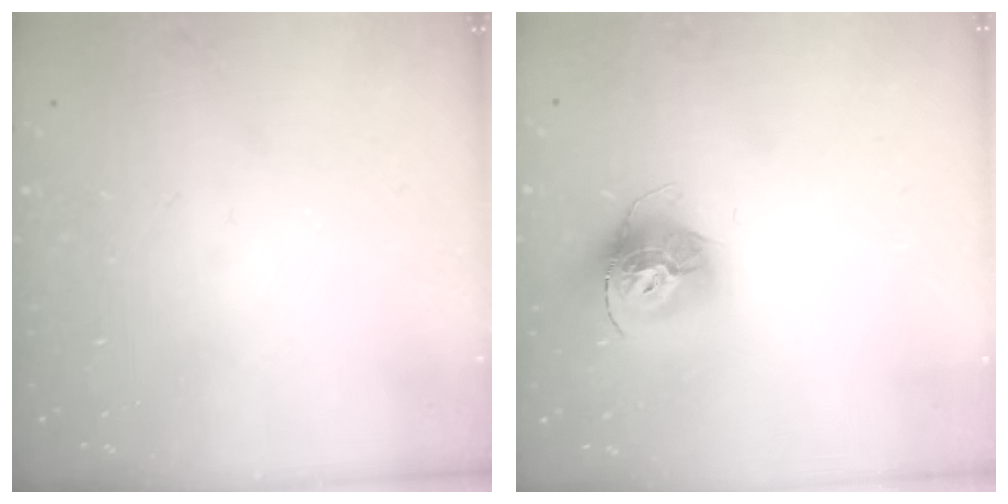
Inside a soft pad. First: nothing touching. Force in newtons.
{"total": 13.9, "press": 13.8, "slide": 1.4}